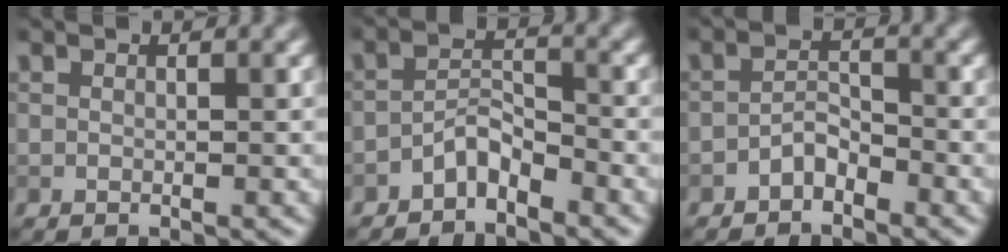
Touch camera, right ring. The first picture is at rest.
{"total": 2.4, "force": [-2.0, 0.8, 1.2], "torque": [-0.019, 0.013, -0.039]}
{"total": 1.9, "force": [-1.4, 0.8, 0.9], "torque": [-0.015, 0.008, -0.029]}